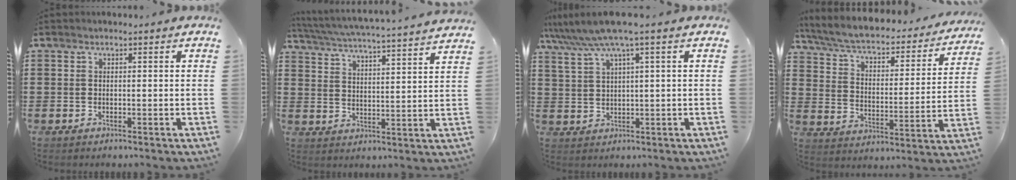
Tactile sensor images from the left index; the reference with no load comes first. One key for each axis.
{"total": 4.7, "fx": 4.4, "fy": -0.7, "fz": 1.5, "tx": -0.050, "ty": -0.038, "tz": 0.071}
{"total": 5.5, "fx": 3.2, "fy": -0.2, "fz": 4.4, "tx": -0.102, "ty": -0.015, "tz": 0.051}
{"total": 4.9, "fx": 4.1, "fy": 0.9, "fz": 2.6, "tx": -0.070, "ty": -0.036, "tz": 0.063}